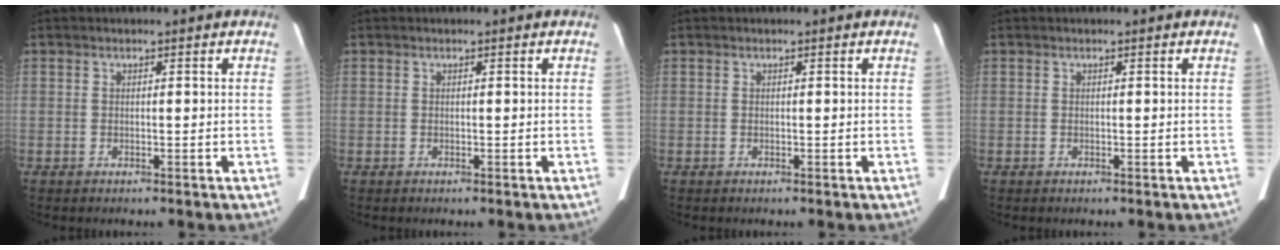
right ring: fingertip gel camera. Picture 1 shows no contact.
{"total": 0.0}
{"total": 0.0}
{"total": 0.0}